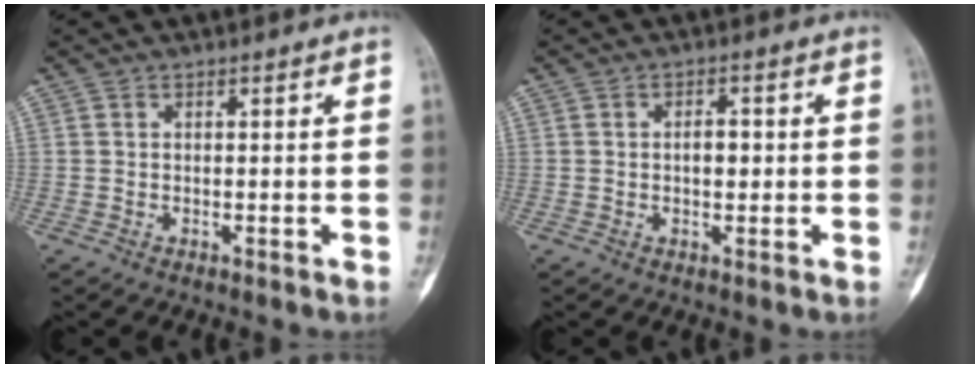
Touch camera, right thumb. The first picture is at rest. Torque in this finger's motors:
{"motor_torque": [0.66, 0.50, 0.09, -0.17, 0.04]}